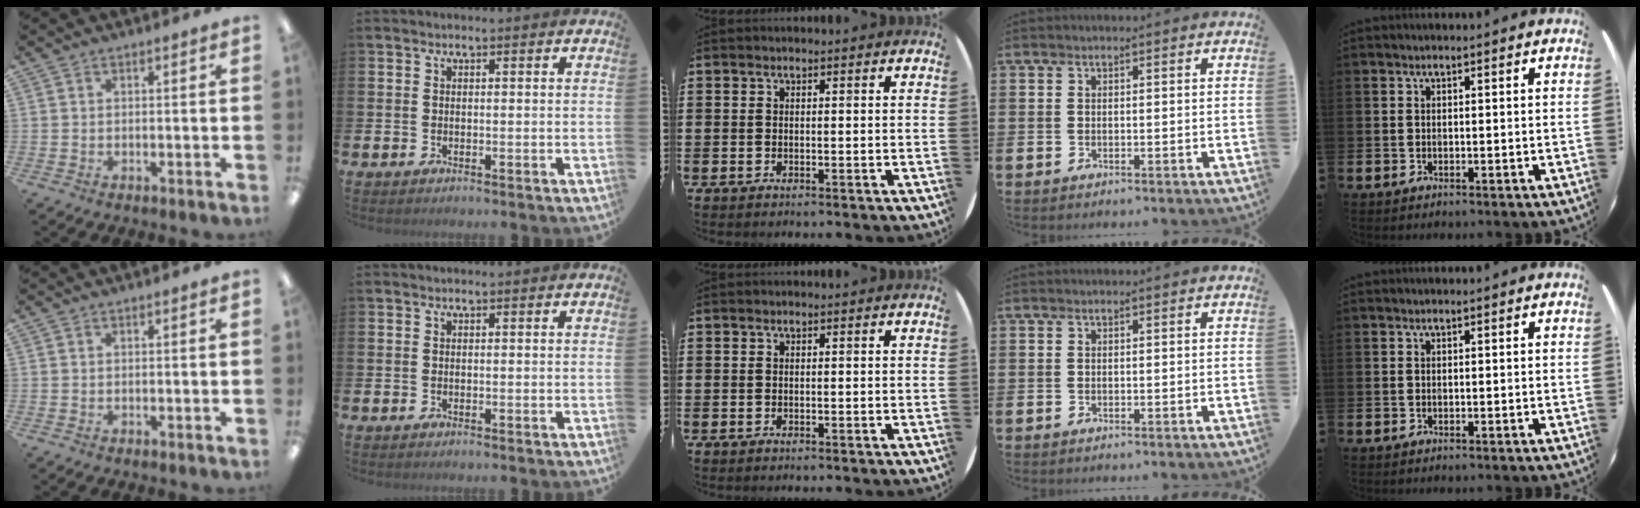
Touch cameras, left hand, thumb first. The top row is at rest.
{}